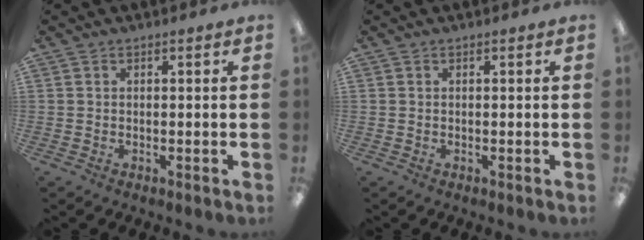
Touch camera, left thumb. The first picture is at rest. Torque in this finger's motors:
{"motor_torque": [-0.01, 0.01, 0.00, 0.00, 0.00]}